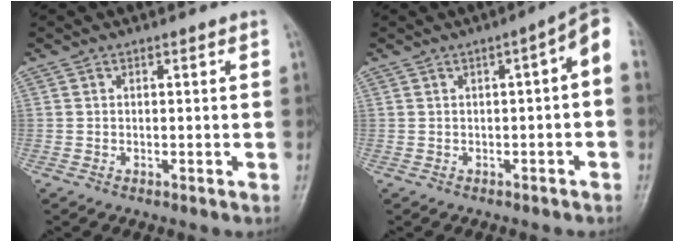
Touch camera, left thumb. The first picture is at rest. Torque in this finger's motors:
{"motor_torque": [-0.27, 0.36, -0.11, -0.10, 0.11]}